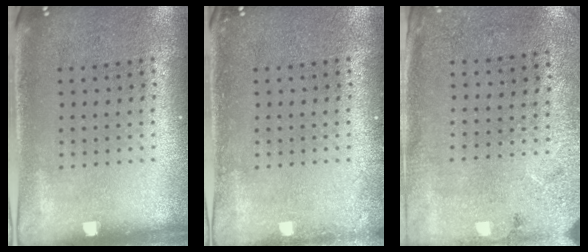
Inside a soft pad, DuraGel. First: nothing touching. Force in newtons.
{"total": 0.8, "press": 0.8, "slide": 0.1}
{"total": 2.6, "press": 2.1, "slide": 1.6}